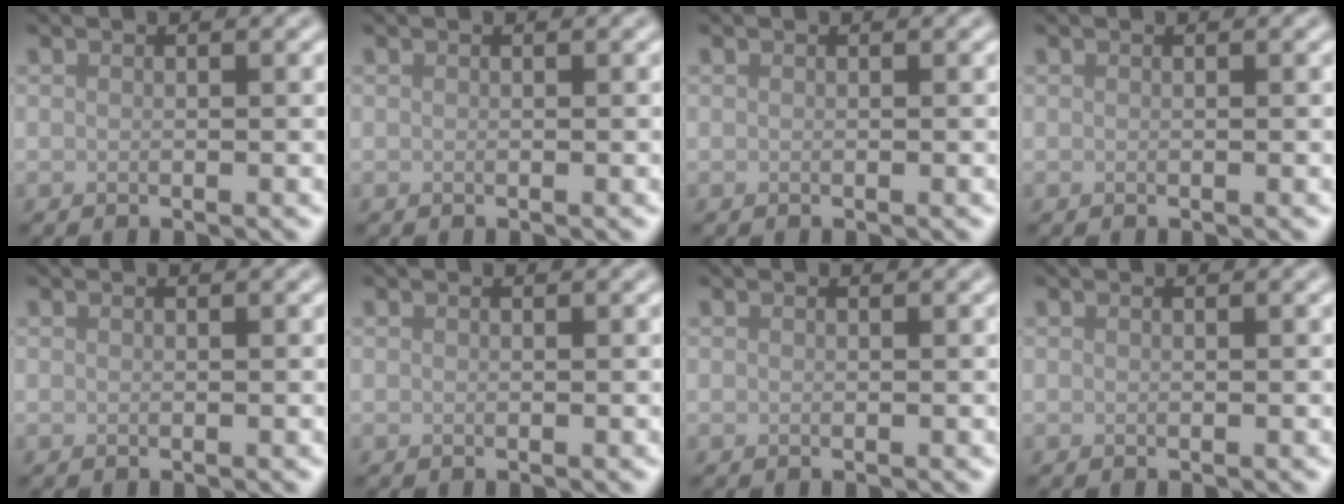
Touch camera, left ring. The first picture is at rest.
{"total": 0.0}
{"total": 0.0}
{"total": 0.0}
{"total": 0.0}
{"total": 0.0}
{"total": 0.0}
{"total": 0.0}